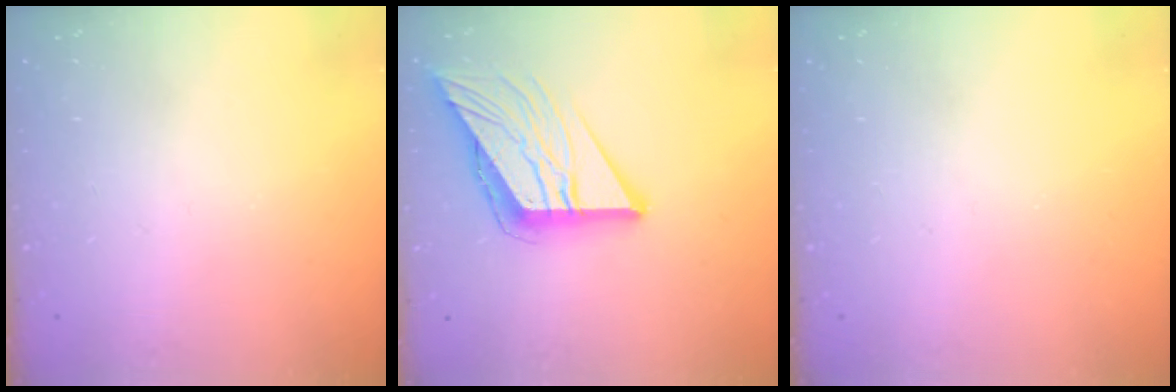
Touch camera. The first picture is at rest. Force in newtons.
{"total": 12.8, "press": 12.7, "slide": 1.5}
{"total": 0.0}